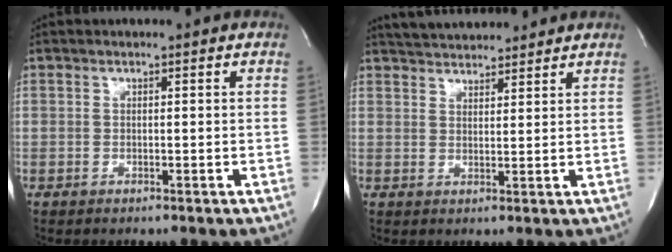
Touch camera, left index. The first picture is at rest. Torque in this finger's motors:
{"motor_torque": [-0.05, -0.59, 0.24, 0.11]}